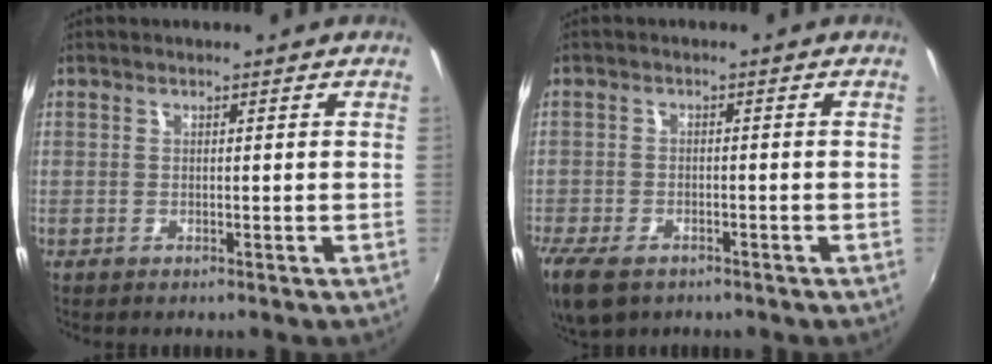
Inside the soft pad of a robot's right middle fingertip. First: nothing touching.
{"total": 9.2, "force": [-6.2, 4.6, 5.0], "torque": [-0.133, -0.033, -0.115]}